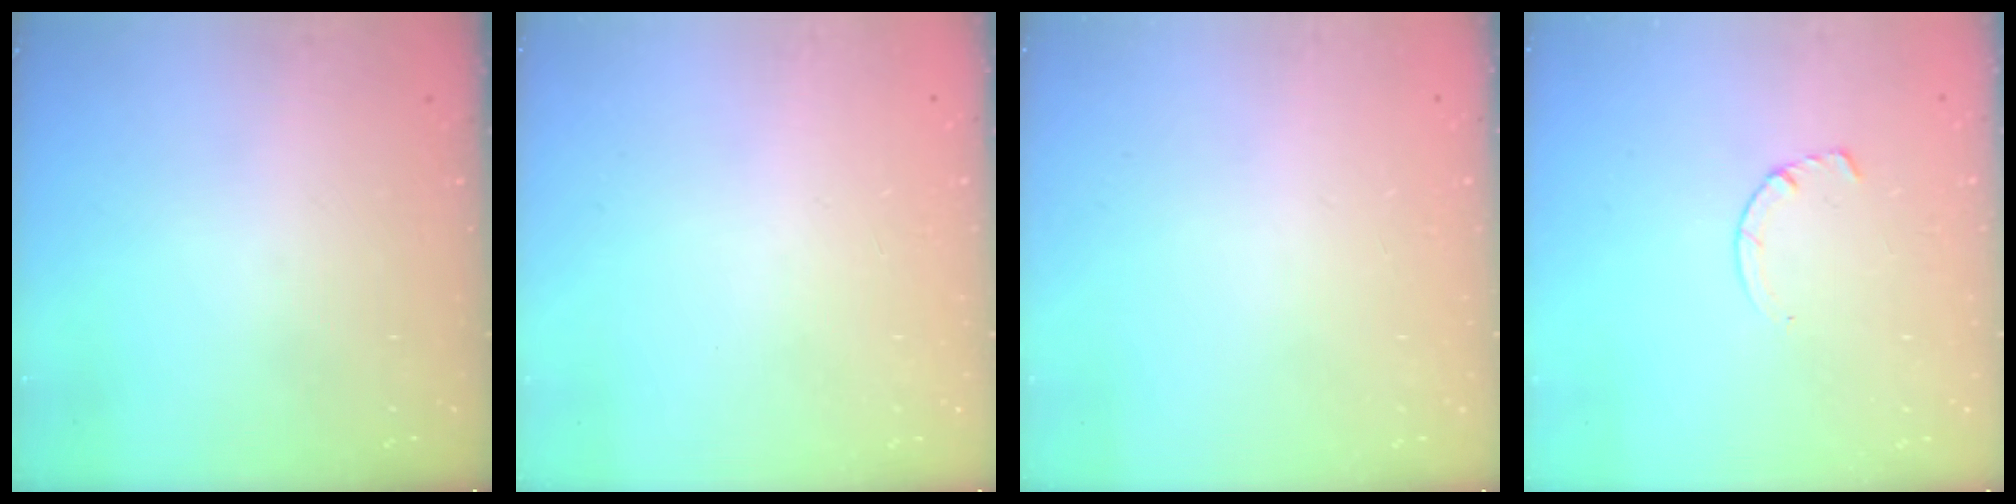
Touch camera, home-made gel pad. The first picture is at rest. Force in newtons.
{"total": 2.6, "press": 2.6, "slide": 0.2}
{"total": 2.4, "press": 2.4, "slide": 0.2}
{"total": 2.9, "press": 2.9, "slide": 0.4}